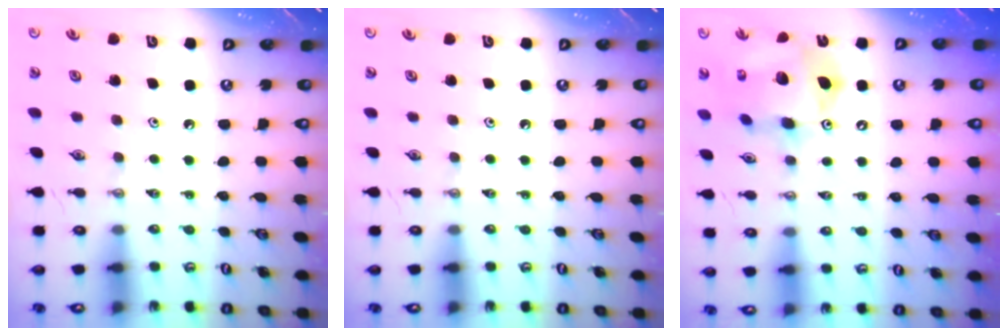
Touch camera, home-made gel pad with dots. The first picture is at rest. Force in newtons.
{"total": 0.0}
{"total": 14.8, "press": 14.7, "slide": 1.3}